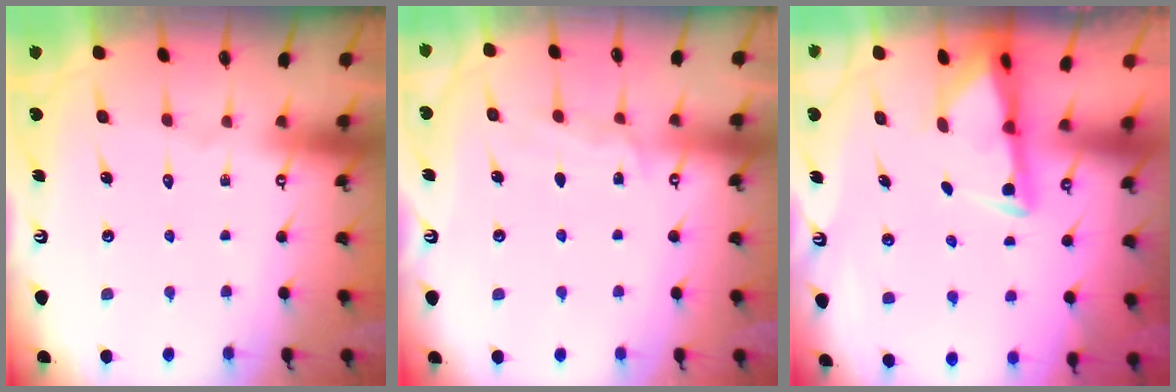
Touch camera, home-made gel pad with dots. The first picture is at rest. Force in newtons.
{"total": 5.8, "press": 5.8, "slide": 0.5}
{"total": 2.7, "press": 2.6, "slide": 0.7}